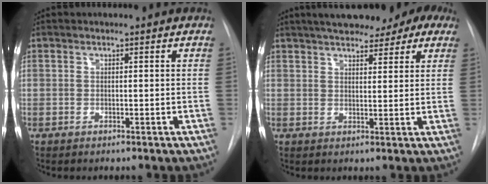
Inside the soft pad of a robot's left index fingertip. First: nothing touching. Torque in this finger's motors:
{"motor_torque": [0.68, -1.08, -0.06, 0.09]}